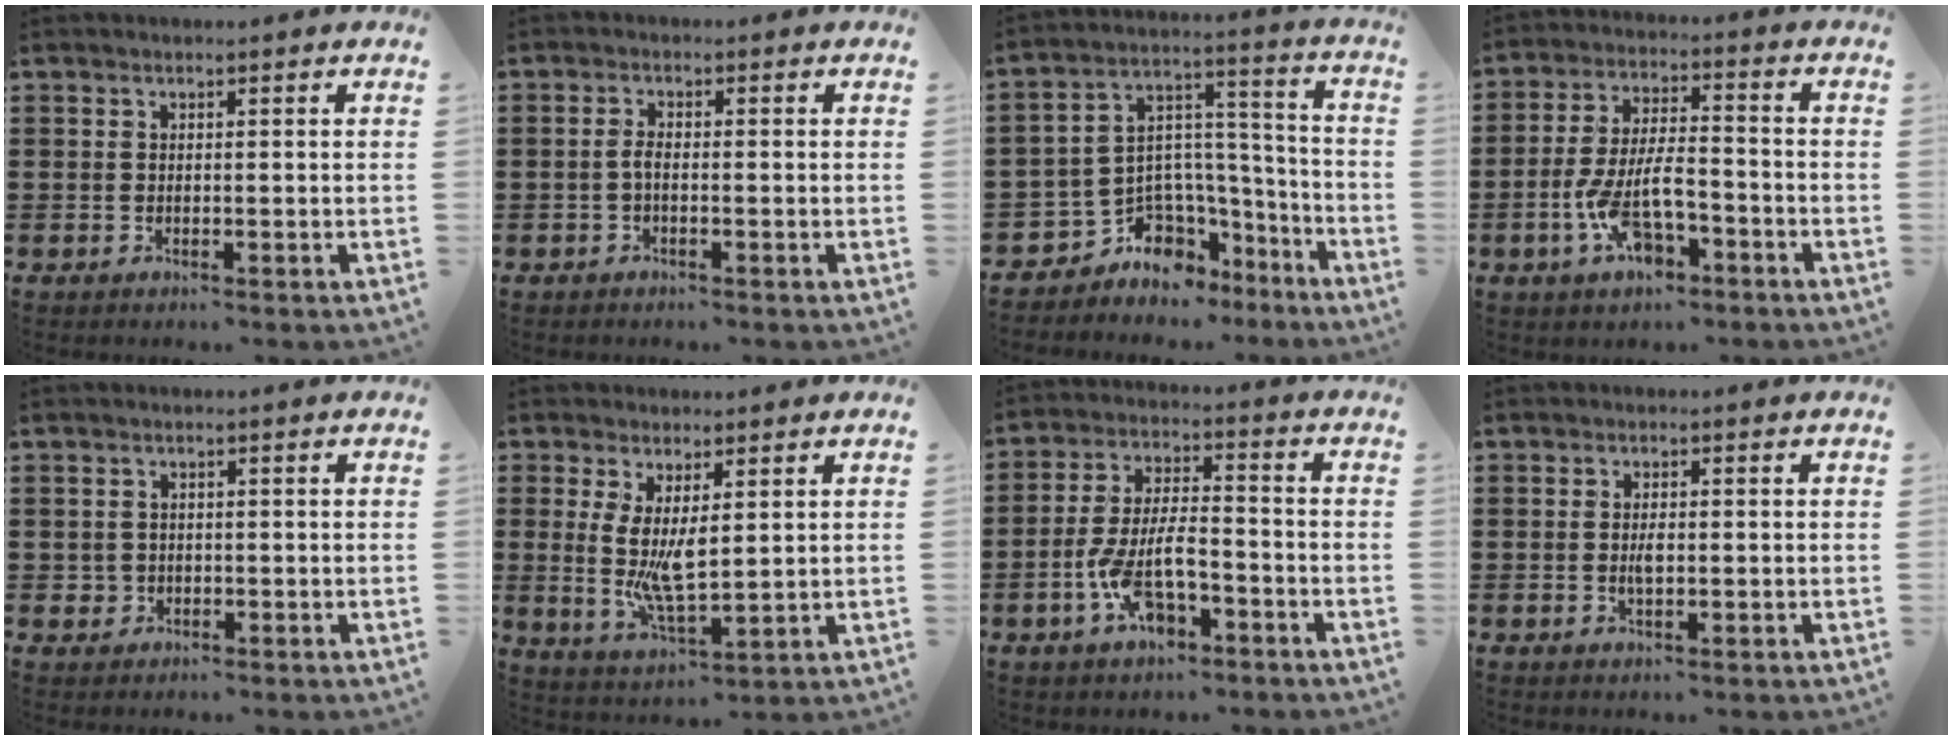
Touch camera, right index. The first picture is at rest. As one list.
[{"total": 1.8, "force": [-0.6, 0.5, 1.6], "torque": [-0.045, -0.004, -0.017]}, {"total": 6.0, "force": [-3.6, 4.7, -0.3], "torque": [-0.012, 0.002, -0.065]}, {"total": 9.7, "force": [-4.0, 4.1, 7.8], "torque": [-0.170, 0.001, -0.073]}, {"total": 1.0, "force": [0.0, 1.0, 0.1], "torque": [-0.003, 0.005, -0.001]}, {"total": 7.0, "force": [1.3, 2.5, 6.4], "torque": [-0.117, -0.012, 0.020]}, {"total": 9.4, "force": [-4.0, 4.1, 7.4], "torque": [-0.165, 0.000, -0.075]}, {"total": 2.3, "force": [-0.1, 0.9, 2.1], "torque": [-0.040, 0.001, -0.003]}]